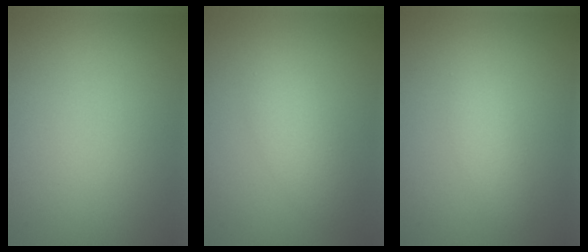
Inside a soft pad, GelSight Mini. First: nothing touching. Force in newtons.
{"total": 2.8, "press": 2.8, "slide": 0.0}
{"total": 1.8, "press": 1.8, "slide": 0.0}